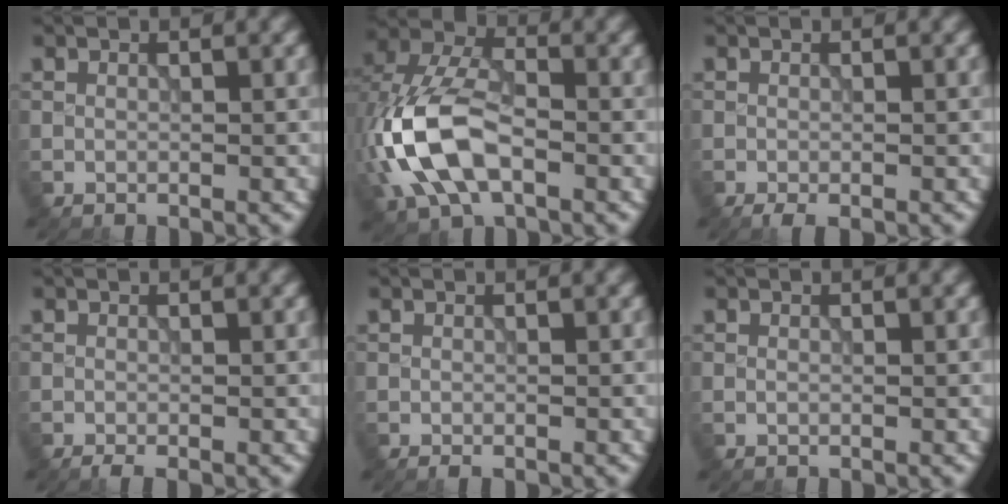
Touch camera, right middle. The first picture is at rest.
{"total": 10.1, "force": [-2.3, 6.0, 7.8], "torque": [-0.181, 0.005, -0.057]}
{"total": 1.5, "force": [-1.1, 0.4, 1.0], "torque": [-0.015, -0.003, -0.017]}
{"total": 1.2, "force": [-0.9, 0.2, 0.7], "torque": [-0.011, -0.003, -0.018]}
{"total": 0.8, "force": [-0.7, 0.2, 0.4], "torque": [-0.006, -0.005, -0.010]}
{"total": 0.0}